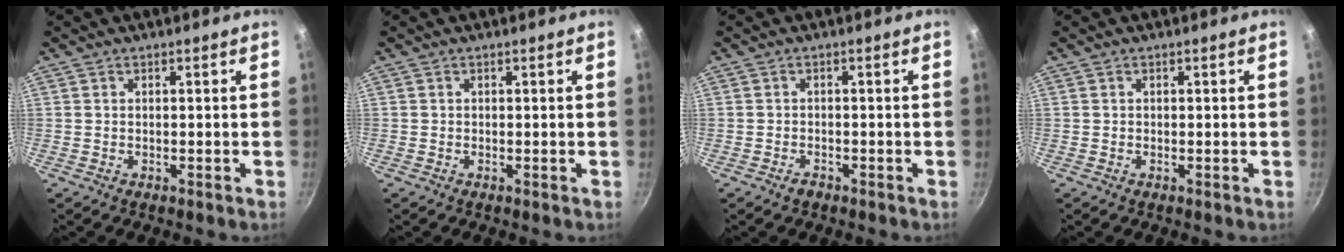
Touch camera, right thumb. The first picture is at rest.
{"total": 0.0}
{"total": 1.3, "force": [-1.0, 0.7, 0.4], "torque": [-0.007, 0.003, -0.020]}
{"total": 0.0}